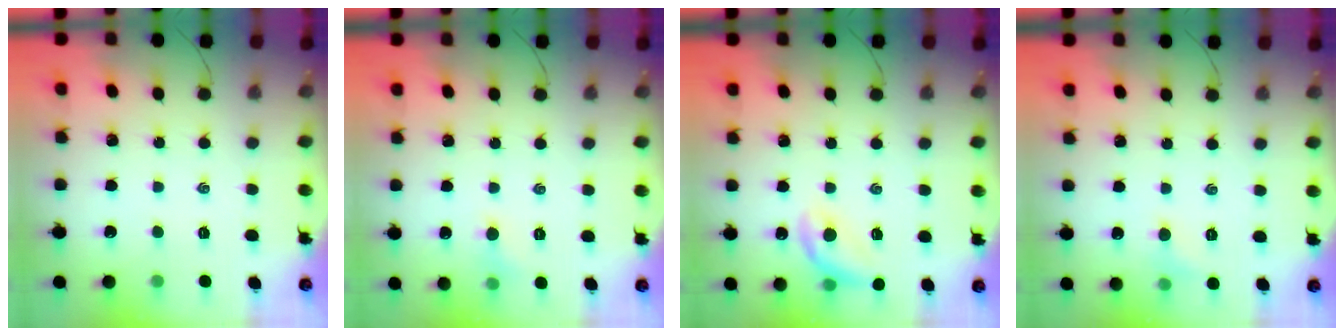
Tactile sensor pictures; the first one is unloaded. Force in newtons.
{"total": 3.1, "press": 2.9, "slide": 1.1}
{"total": 11.4, "press": 11.2, "slide": 2.4}
{"total": 5.0, "press": 4.8, "slide": 1.6}